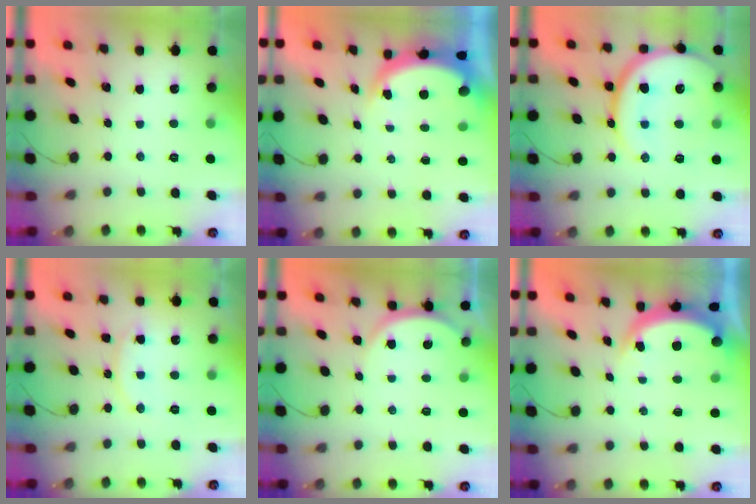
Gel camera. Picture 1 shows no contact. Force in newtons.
{"total": 4.5, "press": 4.5, "slide": 0.7}
{"total": 18.2, "press": 18.1, "slide": 2.0}
{"total": 9.8, "press": 9.7, "slide": 0.8}
{"total": 4.8, "press": 4.7, "slide": 0.5}
{"total": 4.8, "press": 4.8, "slide": 0.8}